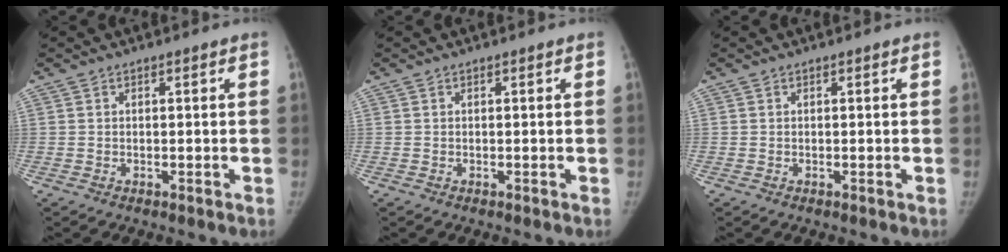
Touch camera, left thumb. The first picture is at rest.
{"total": 0.0}
{"total": 0.0}